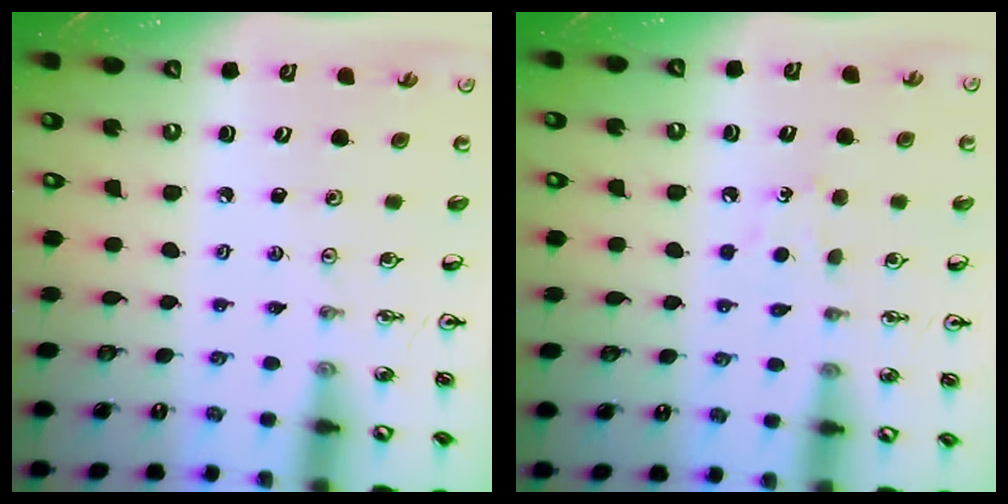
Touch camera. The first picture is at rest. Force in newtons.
{"total": 5.7, "press": 5.7, "slide": 0.8}